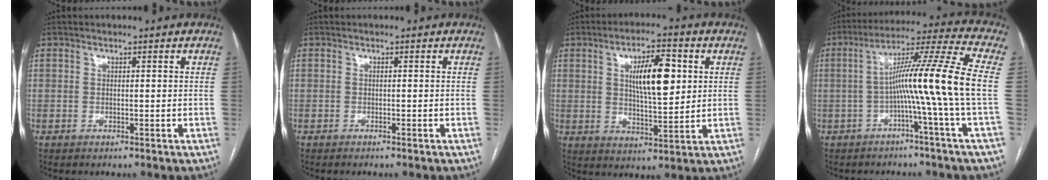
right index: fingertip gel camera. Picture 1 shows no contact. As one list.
[{"total": 0.7, "force": [-0.7, -0.1, 0.2], "torque": [-0.003, 0.000, -0.010]}, {"total": 10.2, "force": [2.5, 2.9, 9.5], "torque": [-0.158, 0.007, 0.045]}, {"total": 13.2, "force": [-2.0, -3.0, 12.7], "torque": [-0.201, 0.016, -0.041]}]